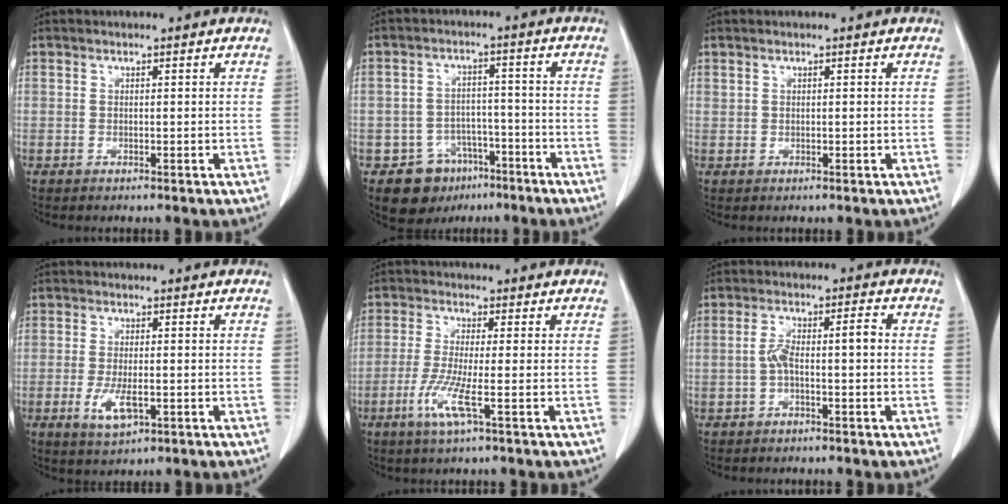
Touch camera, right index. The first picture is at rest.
{"total": 7.8, "force": [-4.7, 6.1, 1.4], "torque": [-0.015, 0.017, -0.061]}
{"total": 0.0}
{"total": 4.8, "force": [-1.5, 1.7, 4.3], "torque": [-0.086, -0.006, -0.018]}
{"total": 5.6, "force": [-2.2, 0.0, 5.2], "torque": [-0.113, -0.013, -0.046]}
{"total": 4.8, "force": [-0.6, 1.2, 4.7], "torque": [-0.093, 0.028, -0.007]}